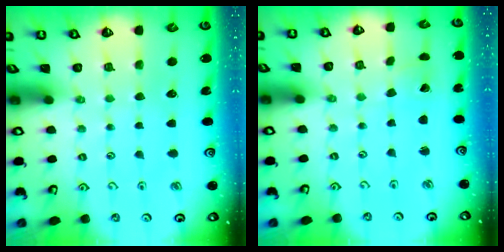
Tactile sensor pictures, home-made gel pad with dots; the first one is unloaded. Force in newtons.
{"total": 1.9, "press": 1.9, "slide": 0.1}